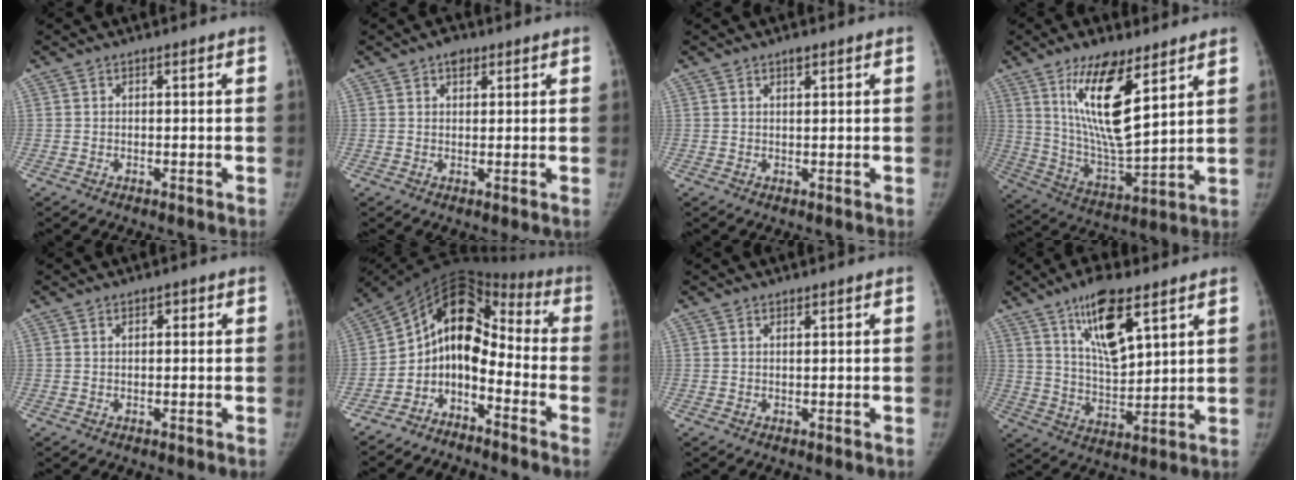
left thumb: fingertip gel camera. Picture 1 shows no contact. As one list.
[{"total": 2.7, "force": [1.5, 1.7, 1.4], "torque": [-0.009, -0.005, 0.021]}, {"total": 1.6, "force": [1.0, 0.6, 1.1], "torque": [-0.012, -0.003, 0.014]}, {"total": 16.9, "force": [8.4, 5.4, 13.6], "torque": [-0.229, -0.051, 0.163]}, {"total": 1.2, "force": [0.4, 0.6, 0.9], "torque": [-0.008, 0.002, 0.005]}, {"total": 12.6, "force": [-5.1, 8.1, 8.3], "torque": [-0.107, 0.113, -0.103]}, {"total": 0.6, "force": [0.4, 0.2, 0.4], "torque": [-0.007, -0.001, 0.006]}, {"total": 13.2, "force": [7.1, 4.7, 10.1], "torque": [-0.152, -0.039, 0.132]}]